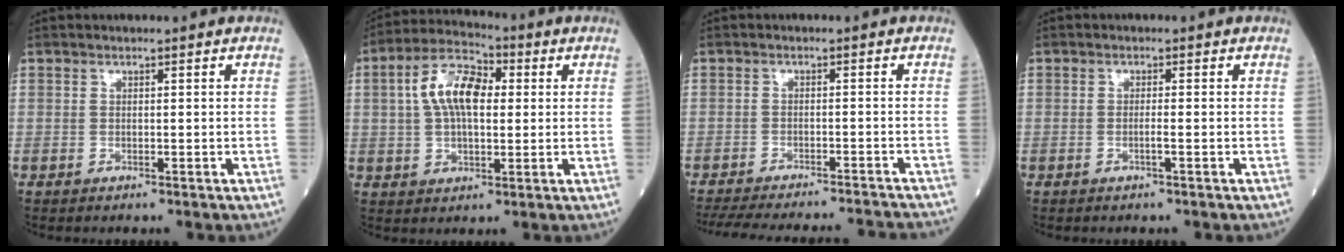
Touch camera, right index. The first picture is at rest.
{"total": 10.0, "force": [1.8, 4.9, 8.5], "torque": [-0.171, 0.028, 0.027]}
{"total": 19.6, "force": [-18.2, 1.7, 7.0], "torque": [-0.138, -0.028, -0.245]}
{"total": 1.3, "force": [-0.5, -0.2, 1.2], "torque": [-0.021, 0.000, -0.011]}